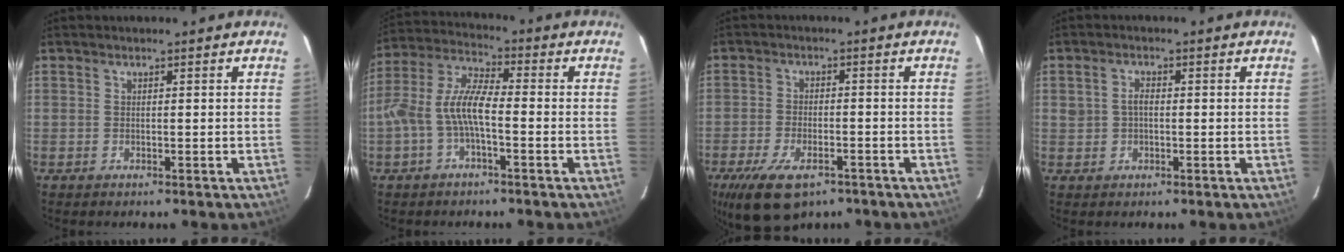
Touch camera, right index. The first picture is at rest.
{"total": 8.4, "force": [-2.5, 2.7, 7.5], "torque": [-0.170, 0.015, -0.048]}
{"total": 12.4, "force": [-7.9, 5.7, 7.7], "torque": [-0.172, -0.026, -0.130]}
{"total": 2.3, "force": [0.0, 1.8, 1.6], "torque": [-0.032, 0.006, 0.001]}